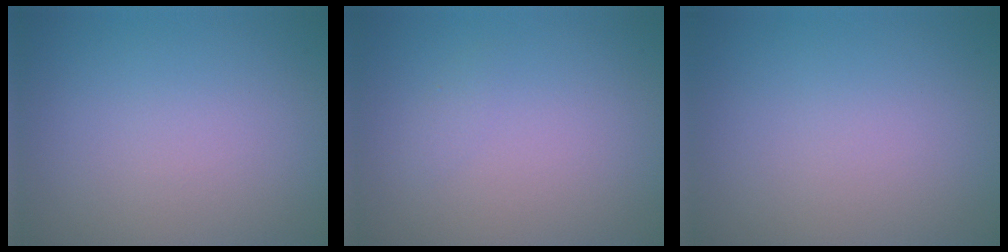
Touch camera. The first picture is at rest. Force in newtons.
{"total": 0.6, "press": 0.5, "slide": 0.1}
{"total": 0.0}